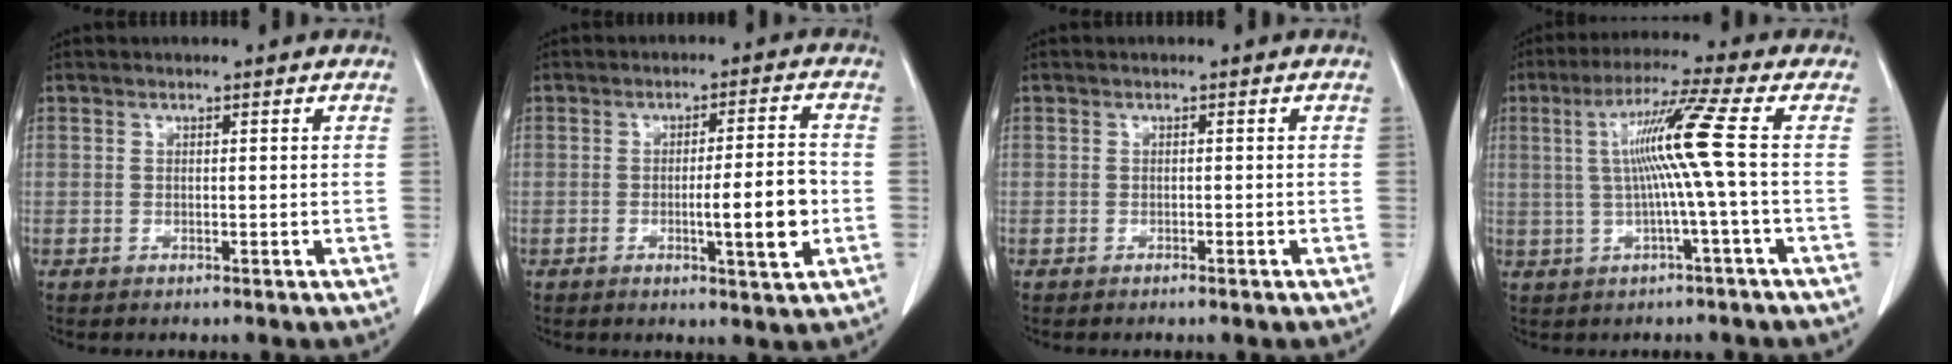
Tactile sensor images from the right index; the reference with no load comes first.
{"total": 7.4, "force": [-1.6, 0.5, 7.3], "torque": [-0.101, 0.000, -0.019]}
{"total": 0.6, "force": [-0.5, -0.1, 0.3], "torque": [-0.011, -0.001, -0.006]}
{"total": 8.8, "force": [0.4, -2.1, 8.5], "torque": [-0.157, 0.014, 0.016]}